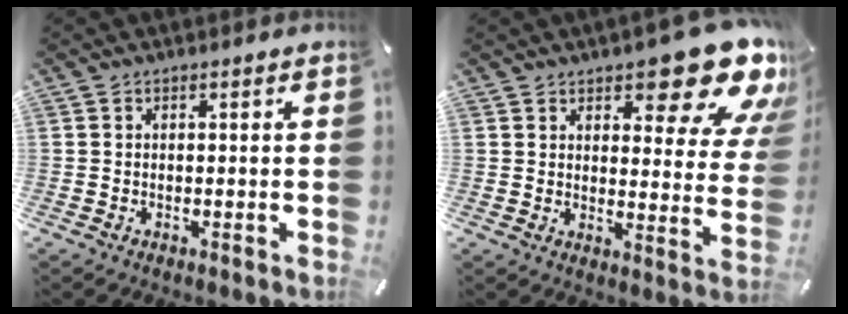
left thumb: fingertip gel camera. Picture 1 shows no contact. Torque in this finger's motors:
{"motor_torque": [3.31, 1.70, 1.60, -1.17, 0.10]}